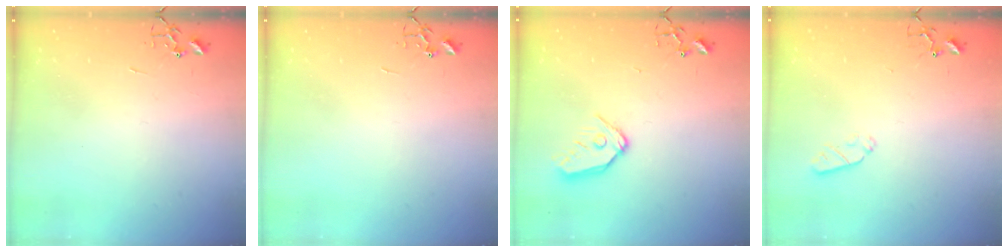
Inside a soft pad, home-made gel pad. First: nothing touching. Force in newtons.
{"total": 0.0}
{"total": 10.7, "press": 10.6, "slide": 1.1}
{"total": 4.2, "press": 4.1, "slide": 1.0}